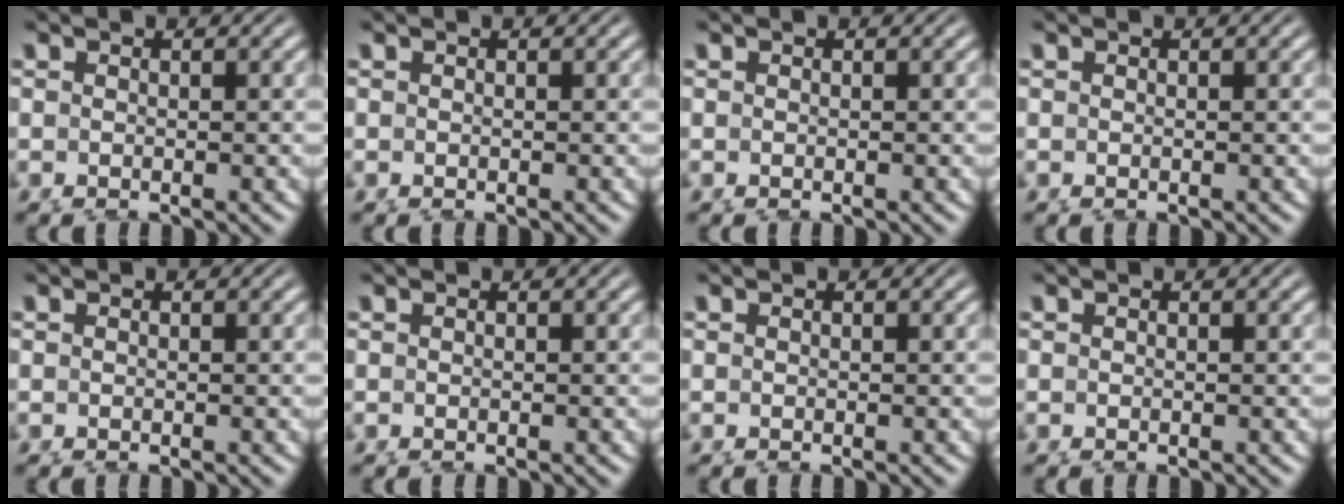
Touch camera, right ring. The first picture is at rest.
{"total": 0.0}
{"total": 0.0}
{"total": 0.0}
{"total": 0.0}
{"total": 0.0}
{"total": 0.0}
{"total": 0.0}